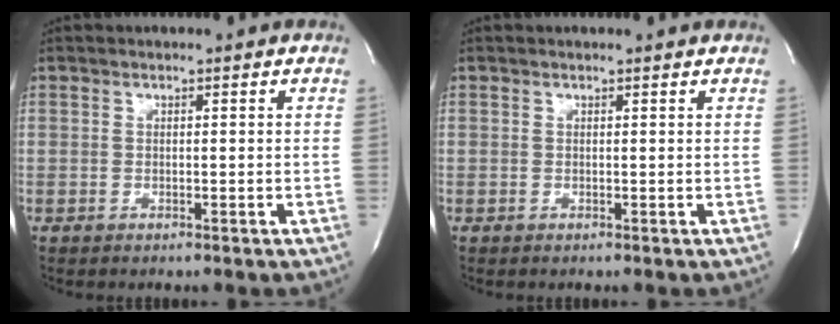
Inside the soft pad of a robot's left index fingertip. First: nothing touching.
{"total": 1.5, "force": [1.3, 0.5, 0.1], "torque": [-0.011, 0.007, 0.003]}